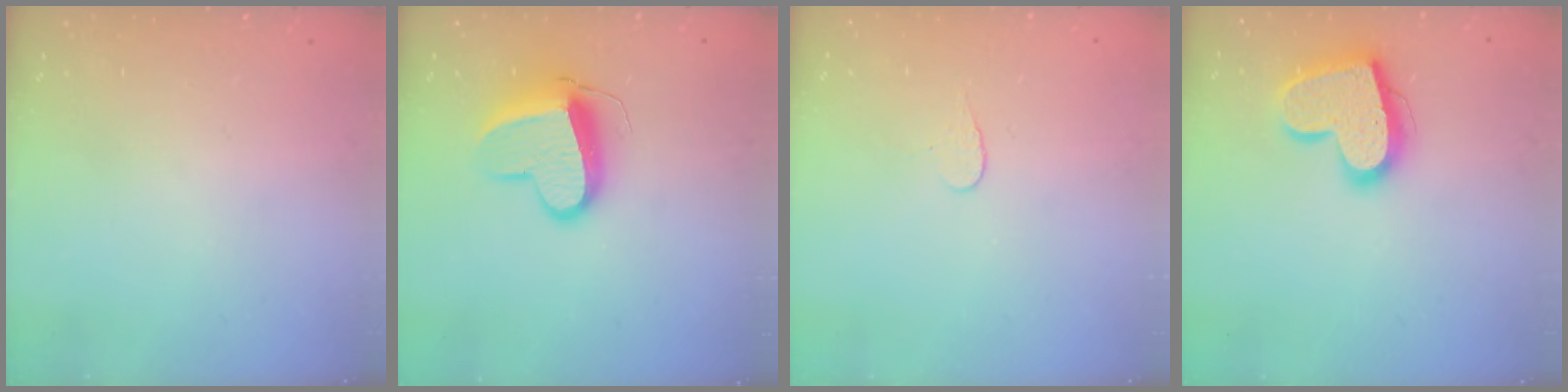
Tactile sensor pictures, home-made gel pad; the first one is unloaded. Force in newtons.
{"total": 13.4, "press": 13.3, "slide": 1.3}
{"total": 3.9, "press": 3.9, "slide": 0.3}
{"total": 17.7, "press": 17.6, "slide": 1.5}